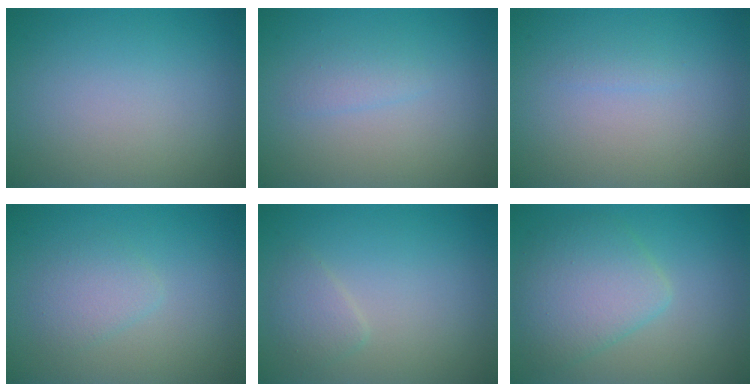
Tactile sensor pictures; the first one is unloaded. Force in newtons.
{"total": 1.1, "press": 1.1, "slide": 0.1}
{"total": 0.6, "press": 0.6, "slide": 0.0}
{"total": 1.9, "press": 1.9, "slide": 0.1}
{"total": 1.5, "press": 1.5, "slide": 0.1}
{"total": 4.5, "press": 4.5, "slide": 0.1}